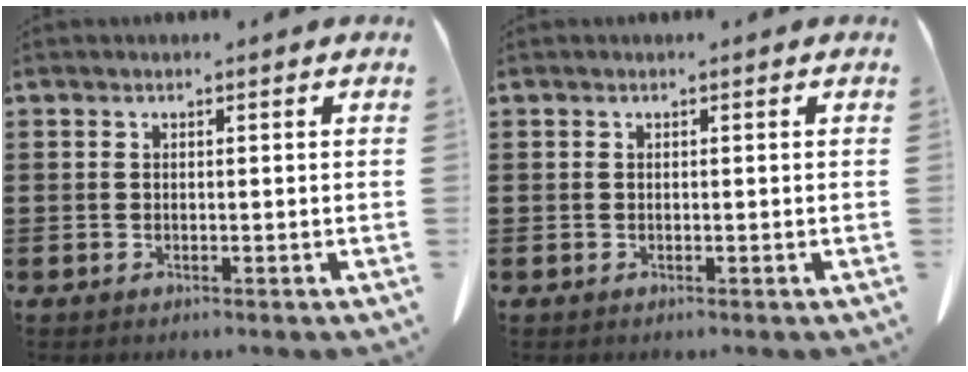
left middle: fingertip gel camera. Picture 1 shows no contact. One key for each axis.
{"total": 0.0}